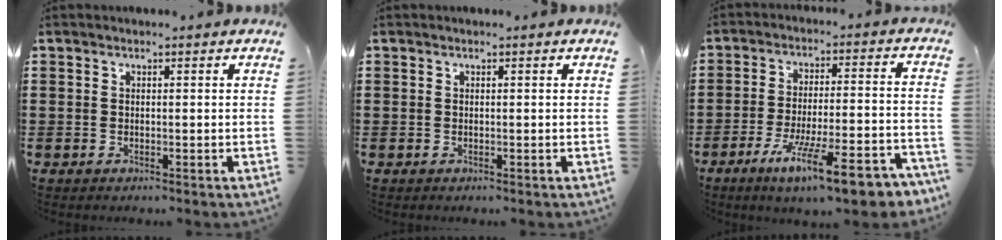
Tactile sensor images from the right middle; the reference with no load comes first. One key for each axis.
{"total": 0.0}
{"total": 12.7, "fx": -8.8, "fy": 1.7, "fz": 9.0, "tx": -0.152, "ty": 0.014, "tz": -0.154}